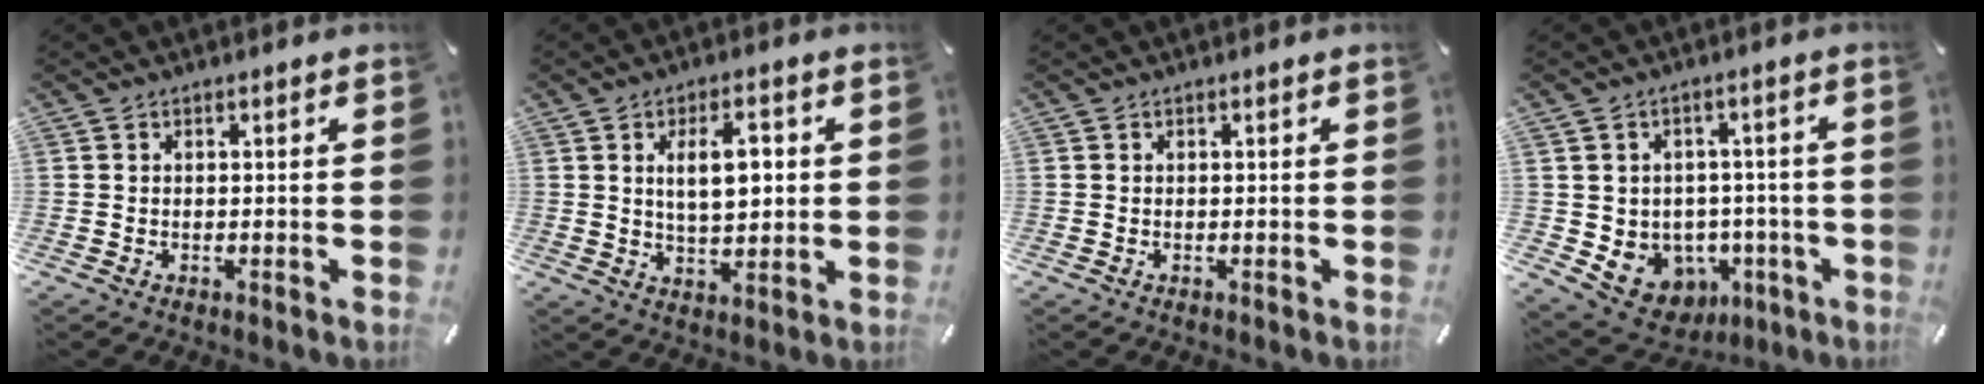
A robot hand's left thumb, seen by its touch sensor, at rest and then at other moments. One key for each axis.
{"total": 9.2, "fx": 2.0, "fy": 4.9, "fz": 7.5, "tx": -0.126, "ty": 0.000, "tz": 0.026}
{"total": 0.0}
{"total": 7.5, "fx": -1.5, "fy": 7.2, "fz": 1.7, "tx": -0.029, "ty": -0.012, "tz": -0.015}